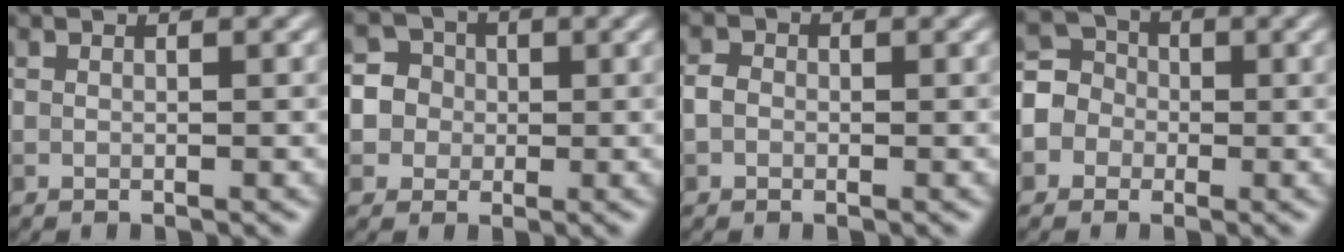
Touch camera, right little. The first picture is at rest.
{"total": 6.2, "force": [0.3, 5.9, 1.8], "torque": [-0.020, 0.036, -0.013]}
{"total": 1.3, "force": [-0.4, 1.1, 0.6], "torque": [-0.009, 0.000, -0.013]}
{"total": 4.3, "force": [-1.0, 4.1, 0.8], "torque": [0.008, 0.021, -0.036]}